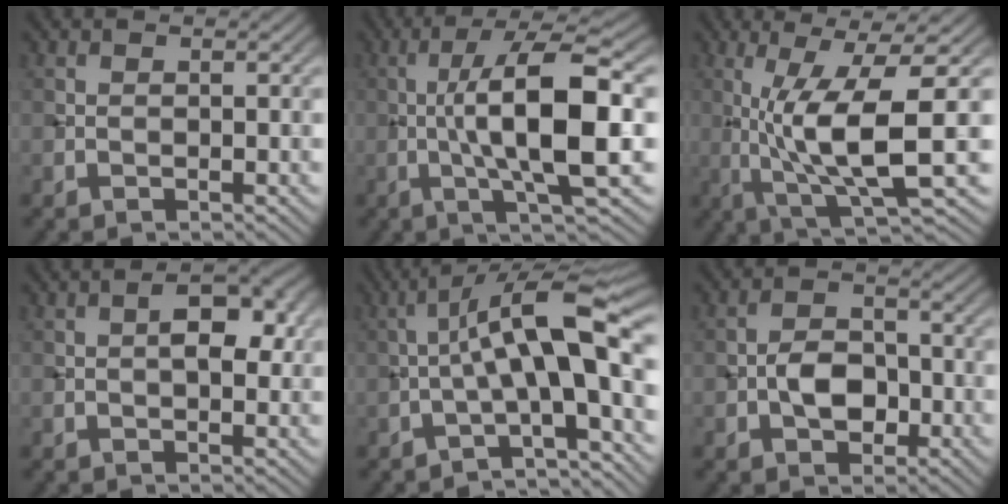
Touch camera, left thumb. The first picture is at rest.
{"total": 11.6, "force": [-0.7, 2.3, 11.4], "torque": [-0.183, 0.015, -0.015]}
{"total": 10.2, "force": [-0.4, 1.8, 10.0], "torque": [-0.187, 0.010, -0.001]}
{"total": 4.0, "force": [0.4, 1.9, 3.4], "torque": [-0.050, 0.005, -0.001]}
{"total": 11.0, "force": [-1.0, 2.5, 10.7], "torque": [-0.166, 0.033, -0.028]}
{"total": 4.7, "force": [-1.5, 3.1, 3.1], "torque": [-0.056, 0.005, -0.032]}